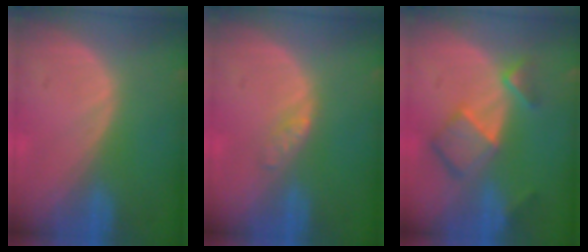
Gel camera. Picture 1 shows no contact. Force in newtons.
{"total": 2.0, "press": 2.0, "slide": 0.1}
{"total": 7.4, "press": 6.4, "slide": 3.7}